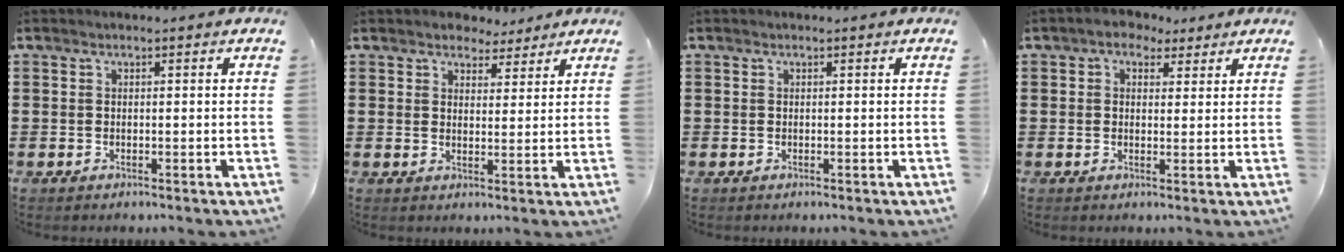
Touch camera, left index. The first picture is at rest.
{"total": 3.5, "force": [3.1, 1.6, 0.2], "torque": [-0.014, 0.002, 0.059]}
{"total": 0.0}
{"total": 2.8, "force": [1.8, 1.9, 1.0], "torque": [-0.029, 0.013, 0.031]}